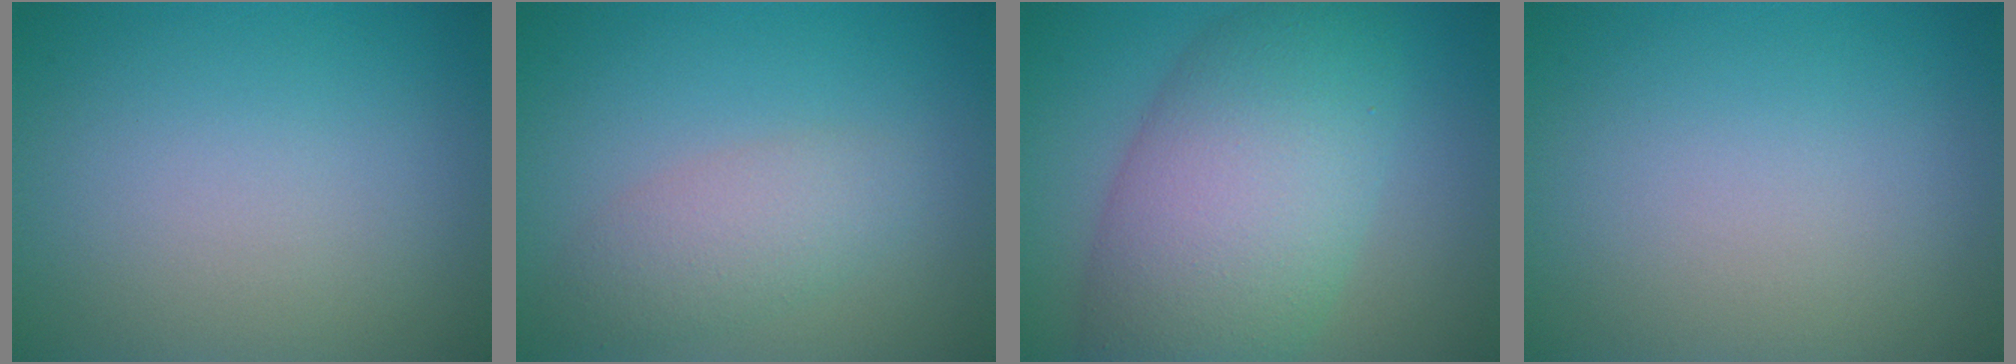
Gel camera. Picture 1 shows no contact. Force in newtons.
{"total": 3.0, "press": 3.0, "slide": 0.1}
{"total": 10.4, "press": 10.3, "slide": 0.3}
{"total": 0.0}